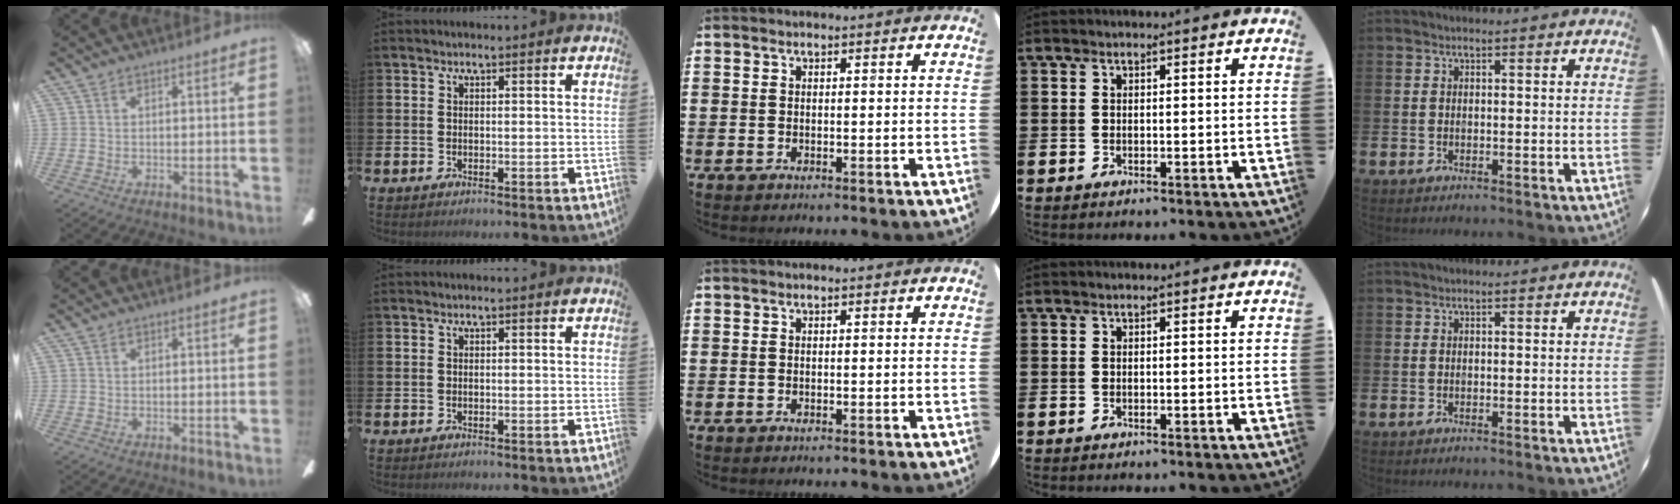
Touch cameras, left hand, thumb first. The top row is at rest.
{}